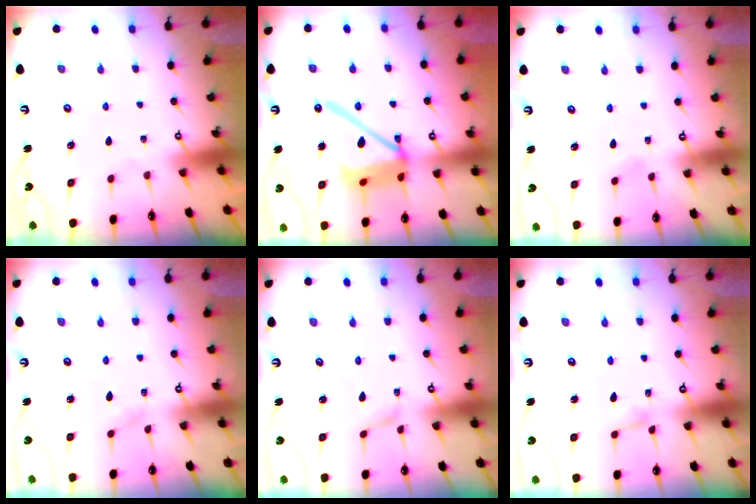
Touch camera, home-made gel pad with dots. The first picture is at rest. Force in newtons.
{"total": 16.5, "press": 16.4, "slide": 2.0}
{"total": 1.4, "press": 1.4, "slide": 0.1}
{"total": 3.3, "press": 3.2, "slide": 0.4}
{"total": 4.8, "press": 4.8, "slide": 0.4}
{"total": 3.4, "press": 3.4, "slide": 0.3}